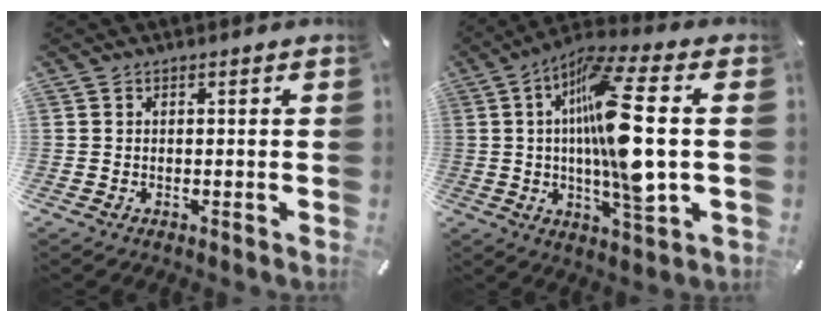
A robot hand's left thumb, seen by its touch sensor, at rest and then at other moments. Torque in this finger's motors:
{"motor_torque": [2.46, 2.55, 2.77, 0.00, 0.58]}